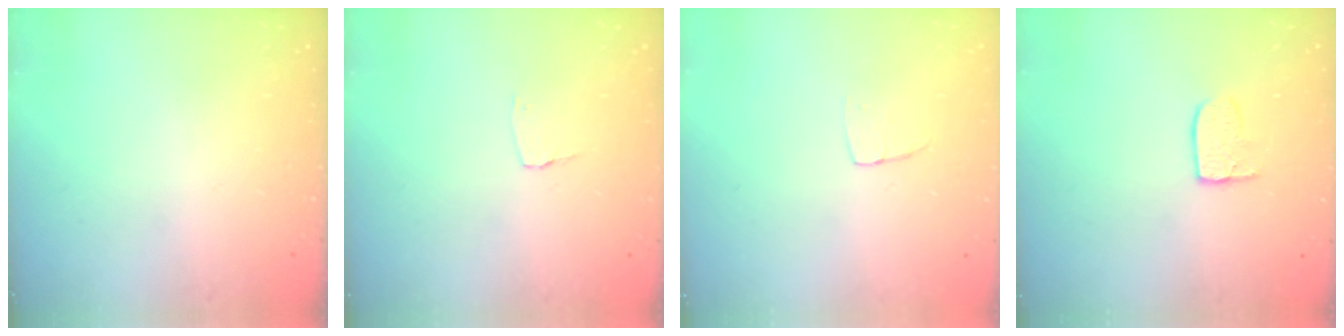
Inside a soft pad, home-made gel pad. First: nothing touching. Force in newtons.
{"total": 2.6, "press": 2.6, "slide": 0.2}
{"total": 3.3, "press": 3.3, "slide": 0.2}
{"total": 4.9, "press": 4.9, "slide": 0.3}